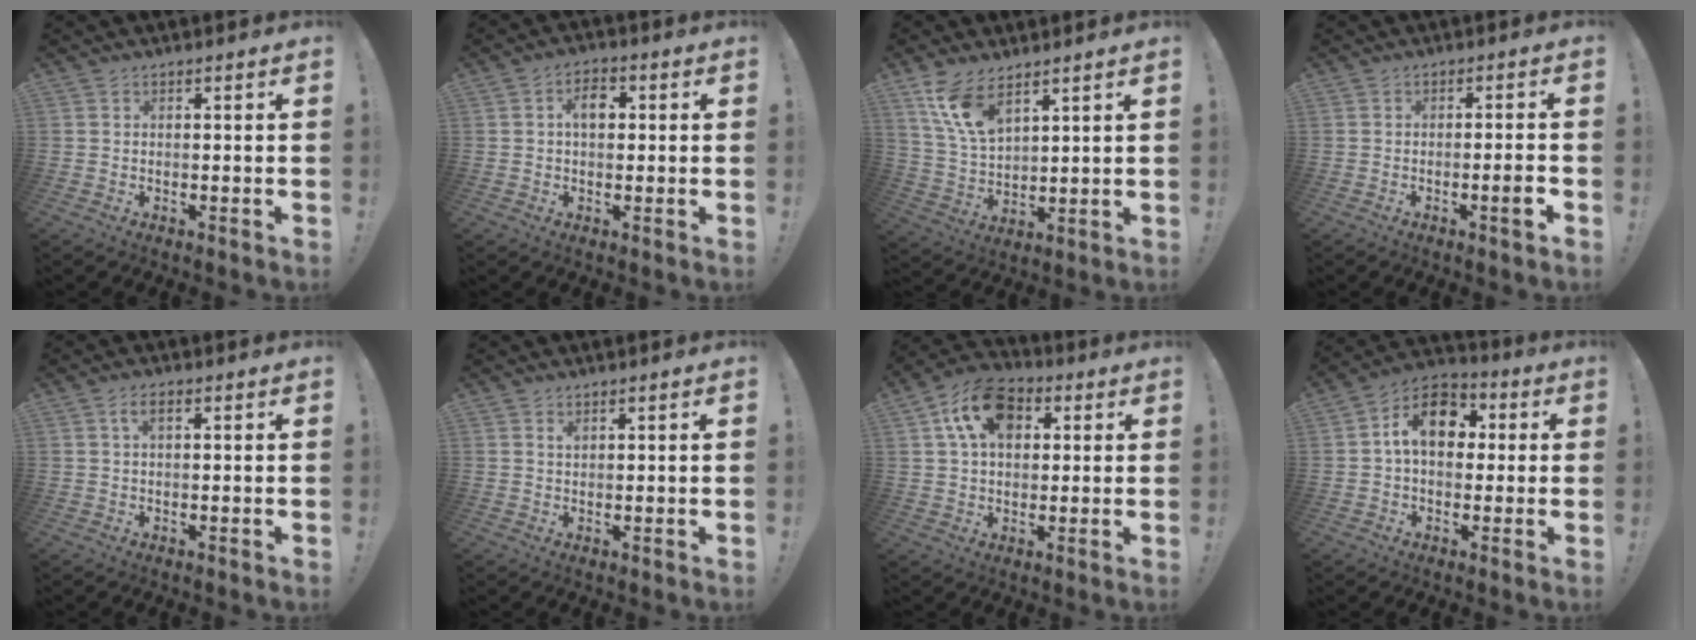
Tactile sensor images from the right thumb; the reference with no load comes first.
{"total": 6.0, "force": [0.8, 3.8, 4.6], "torque": [-0.065, 0.008, 0.009]}
{"total": 11.7, "force": [7.8, 5.3, 6.9], "torque": [-0.143, -0.037, 0.150]}
{"total": 4.9, "force": [-1.8, 0.0, 4.6], "torque": [-0.067, -0.003, -0.030]}
{"total": 2.9, "force": [0.8, 1.4, 2.5], "torque": [-0.041, 0.005, 0.013]}
{"total": 0.9, "force": [0.7, 0.4, 0.5], "torque": [-0.001, -0.005, 0.011]}
{"total": 14.1, "force": [5.4, 9.6, 8.8], "torque": [-0.138, -0.008, 0.103]}
{"total": 13.4, "force": [2.8, 9.3, 9.3], "torque": [-0.136, 0.009, 0.055]}